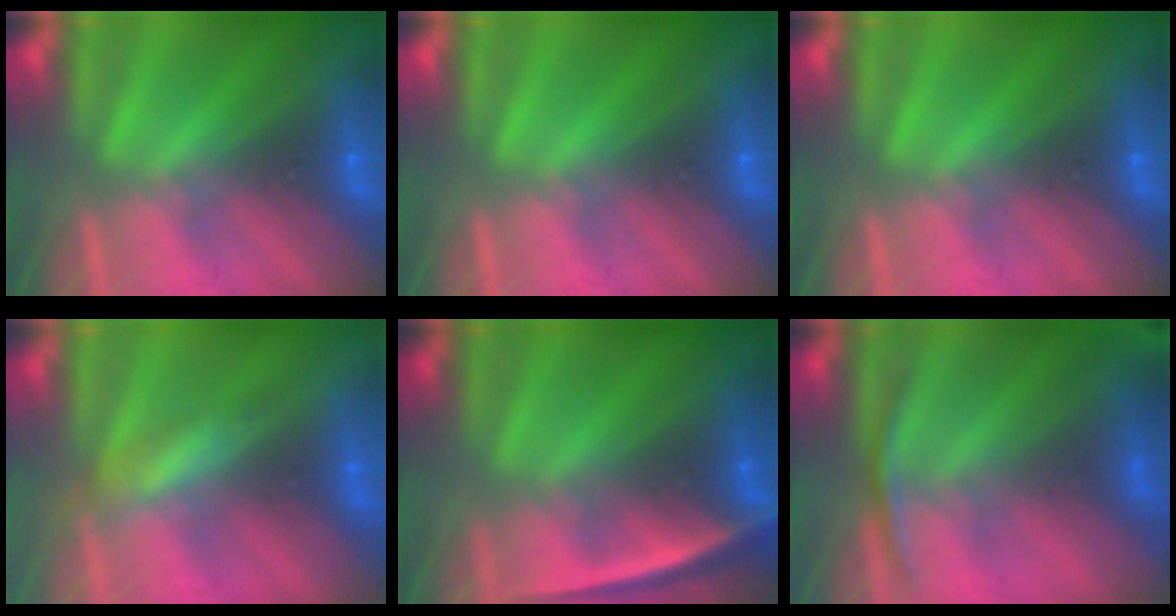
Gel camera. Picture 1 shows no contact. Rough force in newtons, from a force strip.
{"total": 0.0}
{"total": 0.0}
{"total": 2.9}
{"total": 2.3}
{"total": 2.9}